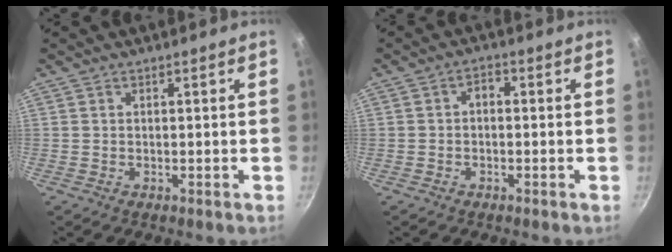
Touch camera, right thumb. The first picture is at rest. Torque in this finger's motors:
{"motor_torque": [0.22, 0.81, 0.21, 0.24, -0.01]}